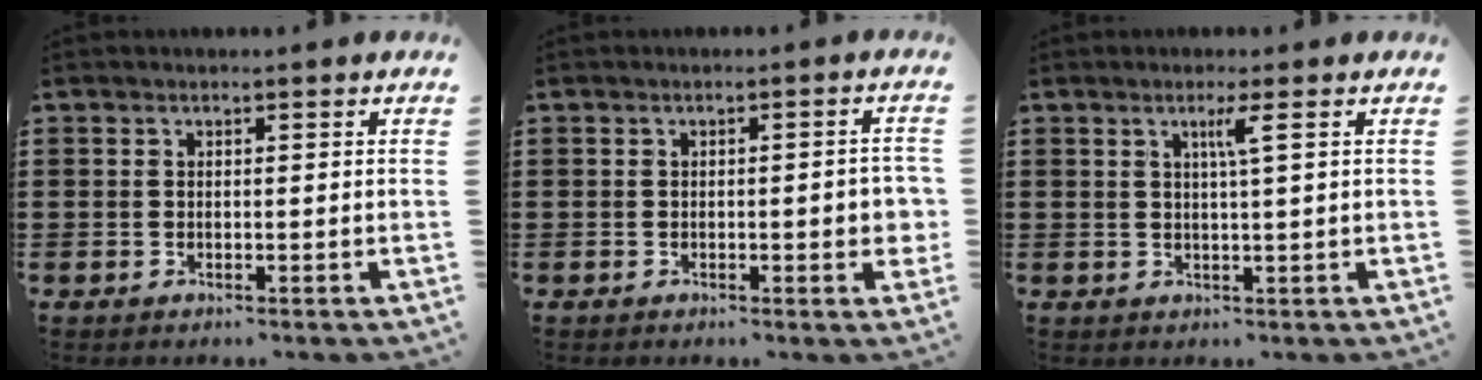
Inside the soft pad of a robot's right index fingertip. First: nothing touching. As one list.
[{"total": 4.0, "force": [-0.5, 0.8, 3.9], "torque": [-0.046, -0.004, -0.012]}, {"total": 2.5, "force": [0.8, -0.4, 2.3], "torque": [-0.046, -0.006, 0.011]}]